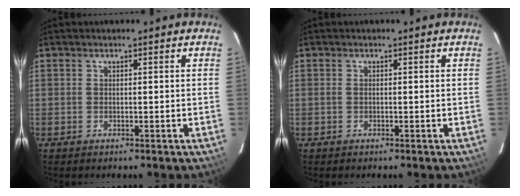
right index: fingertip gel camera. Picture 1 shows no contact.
{"total": 0.0}